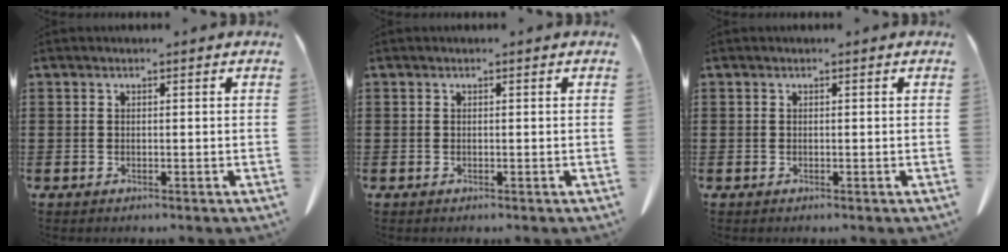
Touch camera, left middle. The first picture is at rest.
{"total": 0.0}
{"total": 0.0}